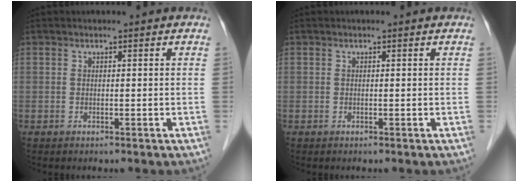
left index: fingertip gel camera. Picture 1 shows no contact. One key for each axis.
{"total": 0.0}